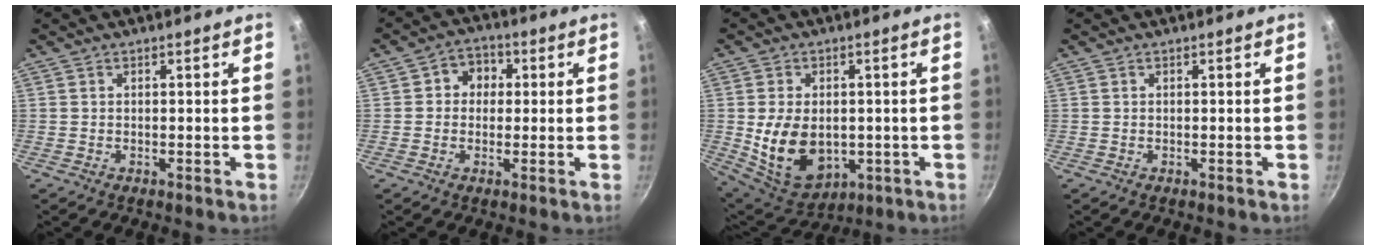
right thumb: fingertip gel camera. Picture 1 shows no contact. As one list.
[{"total": 5.0, "force": [0.3, 4.5, 2.3], "torque": [-0.002, 0.010, -0.010]}, {"total": 13.5, "force": [-1.0, 9.4, 9.6], "torque": [-0.153, -0.014, 0.009]}, {"total": 0.0}]